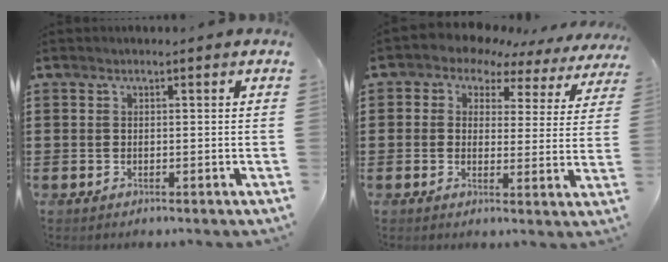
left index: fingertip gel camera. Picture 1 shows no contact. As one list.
[{"total": 3.4, "force": [2.7, 1.8, 0.8], "torque": [-0.039, -0.017, 0.042]}]